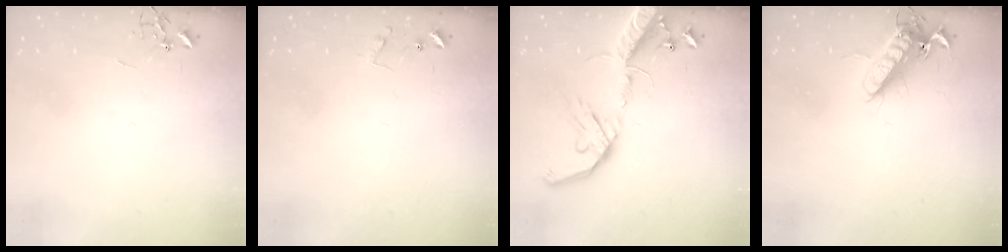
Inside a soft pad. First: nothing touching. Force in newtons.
{"total": 7.7, "press": 7.7, "slide": 0.3}
{"total": 17.9, "press": 17.6, "slide": 3.7}
{"total": 13.3, "press": 13.2, "slide": 1.8}